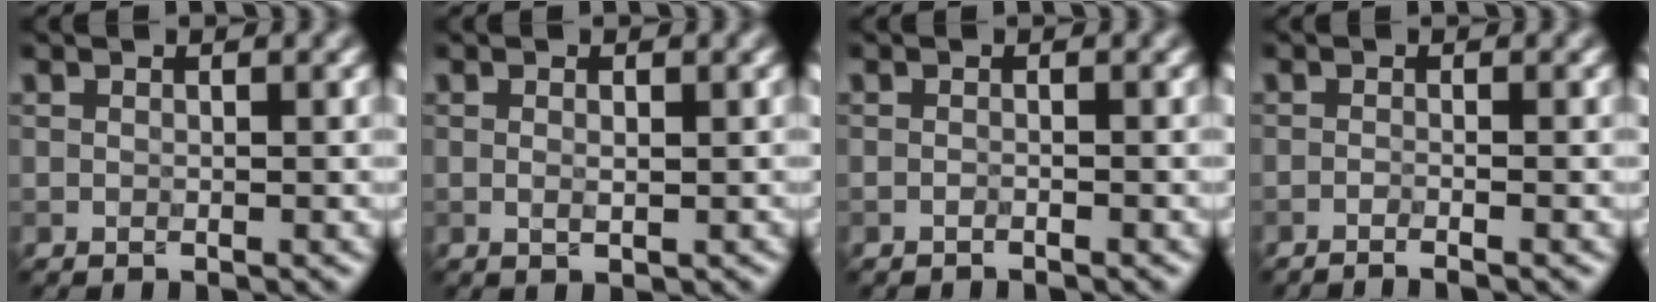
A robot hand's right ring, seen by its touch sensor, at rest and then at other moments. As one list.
[{"total": 1.1, "force": [0.1, 0.6, 0.9], "torque": [-0.018, 0.000, 0.003]}, {"total": 0.7, "force": [-0.6, 0.1, 0.1], "torque": [-0.006, -0.003, -0.015]}, {"total": 2.1, "force": [-1.5, 0.5, 1.4], "torque": [-0.014, 0.003, -0.027]}]